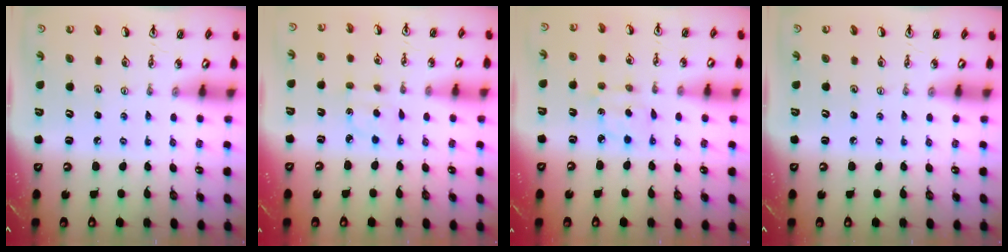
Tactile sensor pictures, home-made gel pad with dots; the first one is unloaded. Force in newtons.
{"total": 2.7, "press": 2.6, "slide": 0.4}
{"total": 5.5, "press": 5.5, "slide": 0.5}
{"total": 0.0}